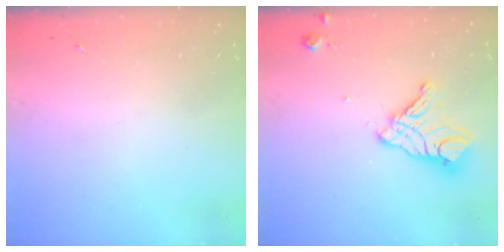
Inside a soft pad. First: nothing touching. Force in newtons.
{"total": 14.6, "press": 14.5, "slide": 1.4}